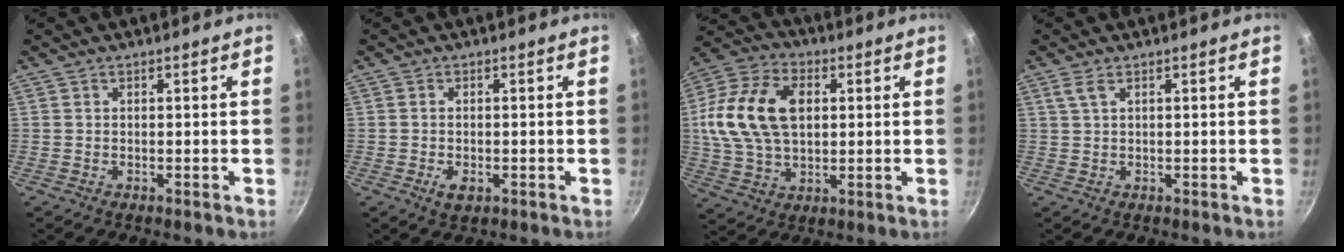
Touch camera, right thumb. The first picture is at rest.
{"total": 2.8, "force": [-1.0, 1.7, 2.1], "torque": [-0.041, -0.005, -0.014]}
{"total": 18.1, "force": [2.8, 11.9, 13.3], "torque": [-0.238, 0.012, 0.044]}
{"total": 1.9, "force": [0.9, 0.6, 1.5], "torque": [-0.032, 0.002, 0.022]}